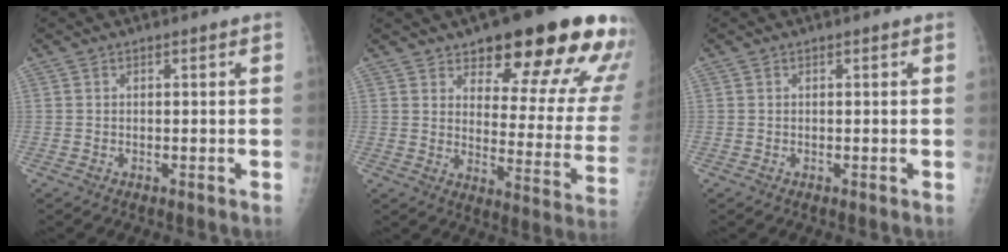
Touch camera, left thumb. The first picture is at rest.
{"total": 22.3, "force": [14.7, 7.1, 15.2], "torque": [-0.150, -0.073, 0.189]}
{"total": 0.0}